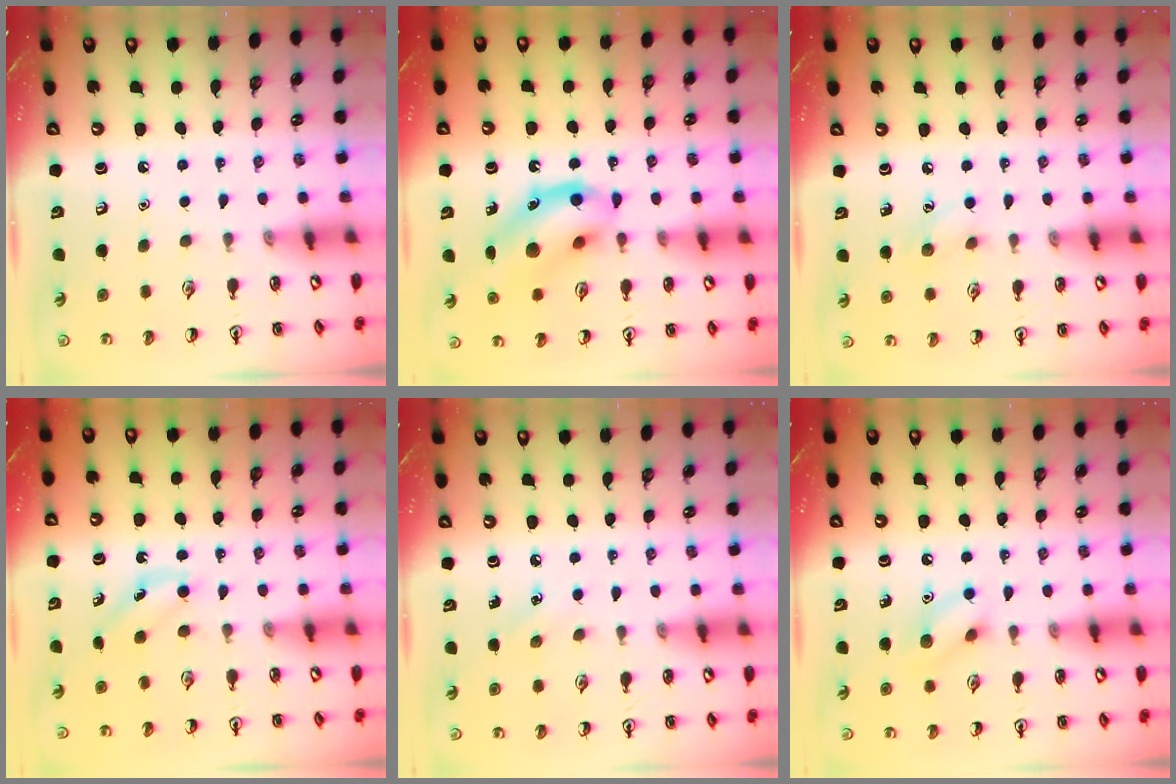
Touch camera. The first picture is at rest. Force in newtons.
{"total": 13.0, "press": 12.9, "slide": 1.9}
{"total": 6.0, "press": 5.8, "slide": 1.6}
{"total": 3.7, "press": 3.6, "slide": 1.0}
{"total": 3.5, "press": 3.3, "slide": 1.2}
{"total": 8.3, "press": 8.3, "slide": 0.5}